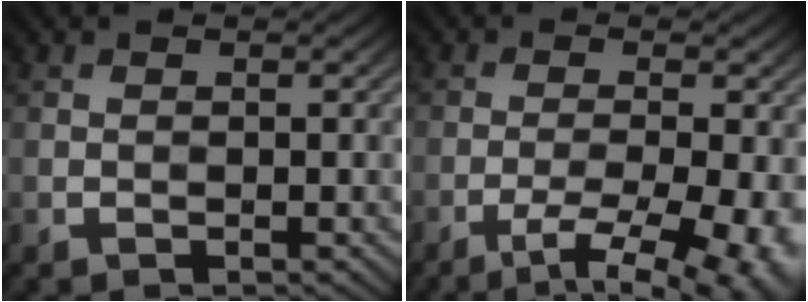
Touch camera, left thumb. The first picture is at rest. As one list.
[{"total": 10.1, "force": [-5.2, 3.1, 8.1], "torque": [-0.129, -0.016, -0.058]}]